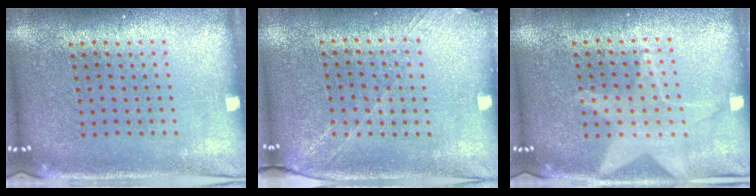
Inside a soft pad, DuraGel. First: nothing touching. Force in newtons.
{"total": 1.3, "press": 1.2, "slide": 0.5}
{"total": 0.5, "press": 0.5, "slide": 0.0}